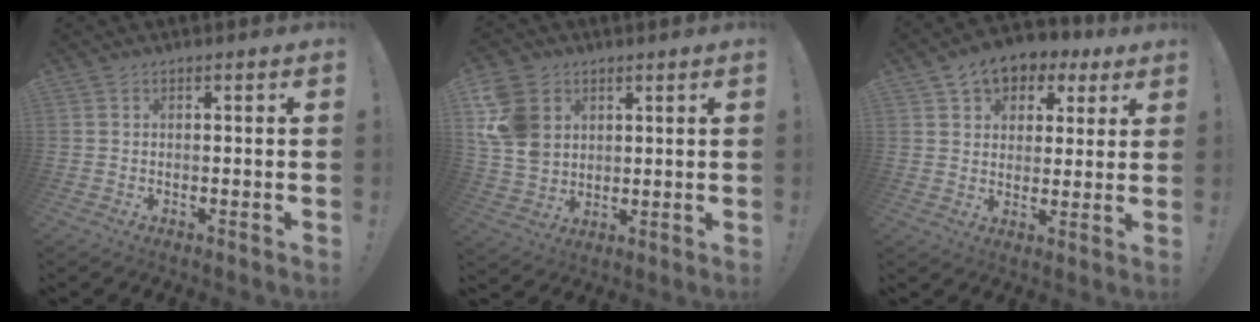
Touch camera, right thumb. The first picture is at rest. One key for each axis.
{"total": 12.2, "fx": 4.4, "fy": 9.8, "fz": 5.8, "tx": -0.115, "ty": -0.018, "tz": 0.089}
{"total": 8.5, "fx": 4.8, "fy": 6.2, "fz": 3.1, "tx": -0.054, "ty": -0.023, "tz": 0.095}